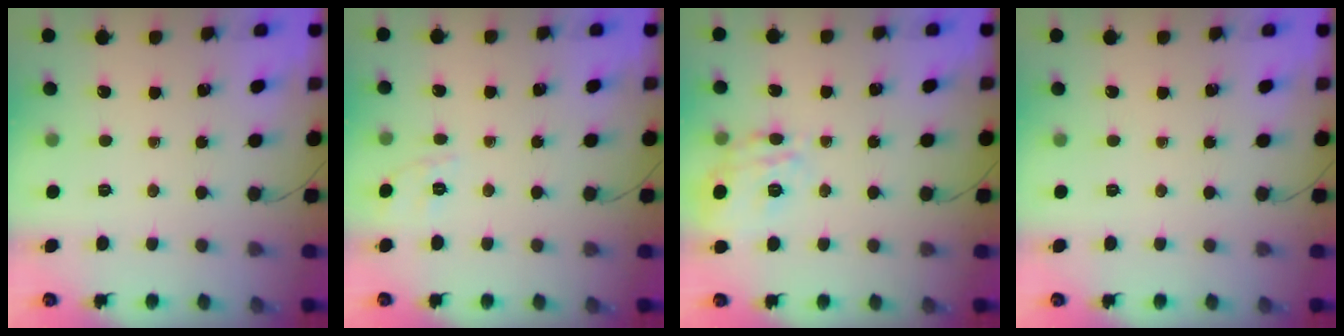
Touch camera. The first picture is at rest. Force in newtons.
{"total": 2.0, "press": 0.6, "slide": 1.9}
{"total": 11.8, "press": 11.7, "slide": 0.7}
{"total": 0.0}